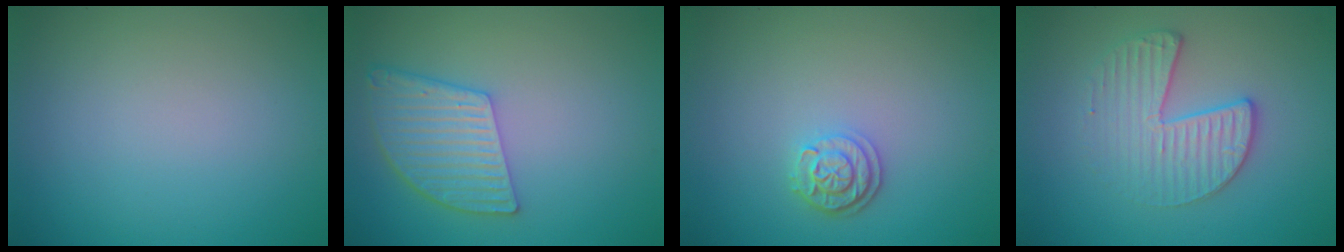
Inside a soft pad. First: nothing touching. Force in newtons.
{"total": 5.1, "press": 4.0, "slide": 3.1}
{"total": 2.4, "press": 2.1, "slide": 1.3}
{"total": 3.3, "press": 3.0, "slide": 1.3}